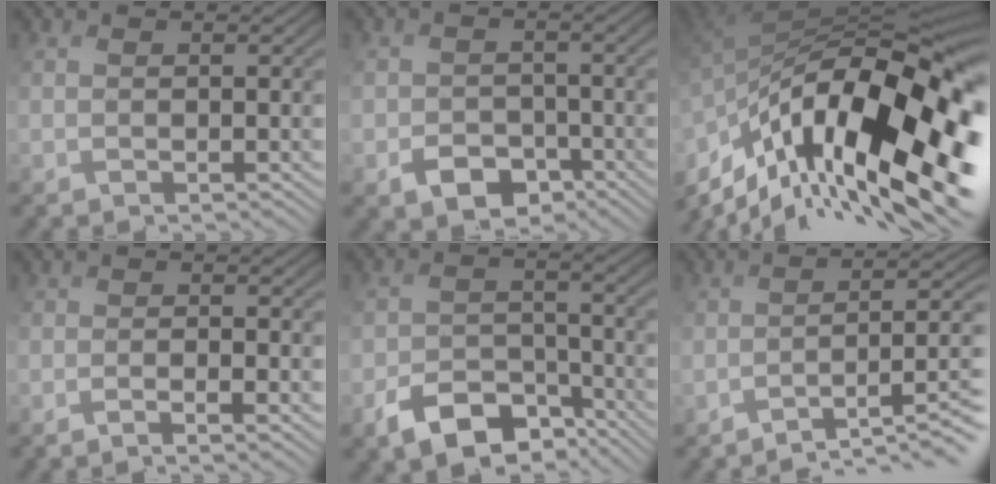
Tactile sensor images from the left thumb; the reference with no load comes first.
{"total": 3.8, "force": [-2.5, 2.7, 1.2], "torque": [-0.021, -0.006, -0.043]}
{"total": 18.4, "force": [-7.6, 8.4, 14.5], "torque": [-0.270, -0.012, -0.124]}
{"total": 2.7, "force": [-2.0, 0.3, 1.8], "torque": [-0.024, 0.009, -0.043]}
{"total": 8.0, "force": [-5.9, 4.1, 3.5], "torque": [-0.058, -0.011, -0.108]}
{"total": 8.1, "force": [-5.2, 2.0, 5.9], "torque": [-0.079, 0.008, -0.071]}